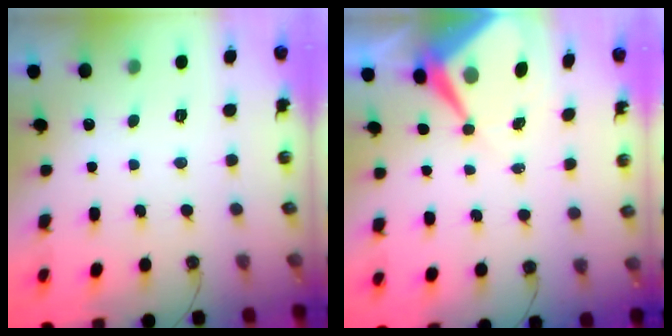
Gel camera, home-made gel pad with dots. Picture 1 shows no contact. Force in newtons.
{"total": 7.7, "press": 7.7, "slide": 0.5}